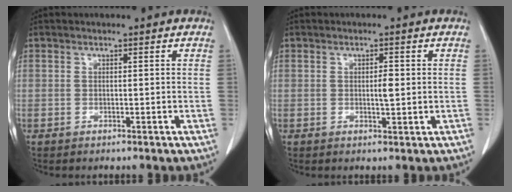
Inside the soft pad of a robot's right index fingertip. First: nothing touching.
{"total": 1.7, "force": [0.1, 0.3, 1.6], "torque": [-0.026, 0.001, 0.001]}